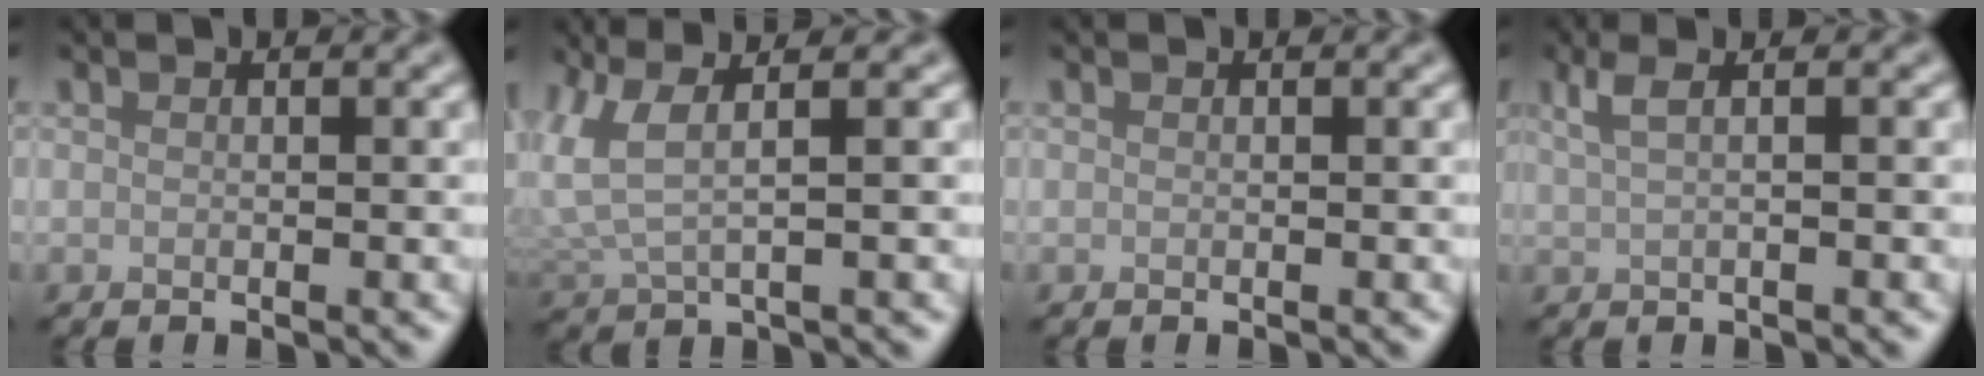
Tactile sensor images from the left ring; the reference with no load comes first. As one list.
[{"total": 4.3, "force": [1.7, 1.2, 3.7], "torque": [-0.096, 0.007, 0.038]}, {"total": 0.0}, {"total": 2.7, "force": [1.2, 1.0, 2.2], "torque": [-0.035, 0.002, 0.010]}]